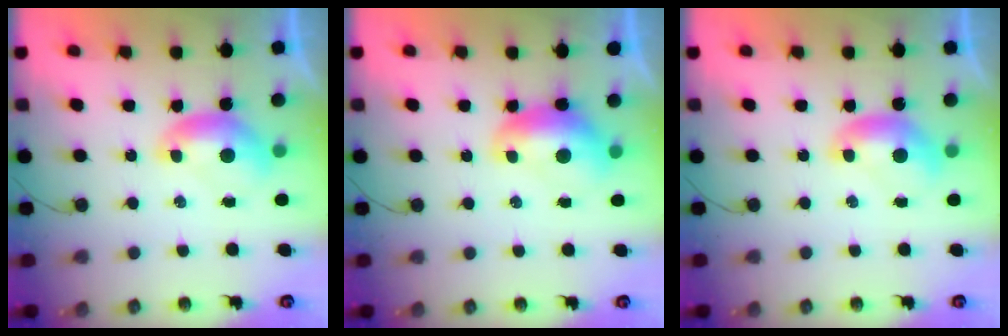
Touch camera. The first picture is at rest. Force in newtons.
{"total": 1.6, "press": 1.4, "slide": 0.6}
{"total": 0.0}